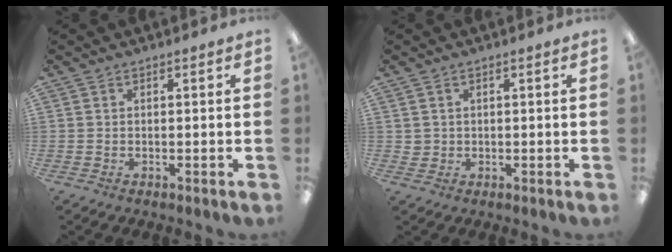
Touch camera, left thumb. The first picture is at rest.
{"total": 1.6, "force": [0.8, 1.4, 0.1], "torque": [-0.005, 0.003, 0.013]}